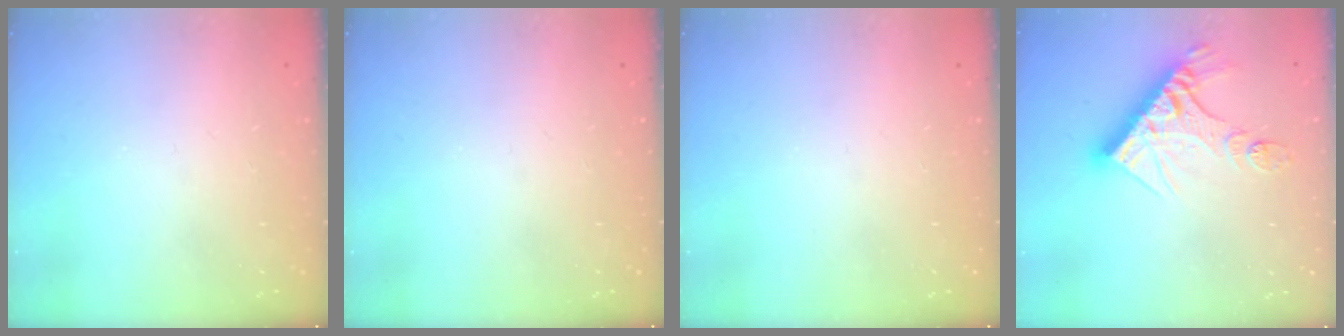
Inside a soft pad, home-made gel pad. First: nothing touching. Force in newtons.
{"total": 0.0}
{"total": 0.0}
{"total": 14.5, "press": 14.4, "slide": 1.6}